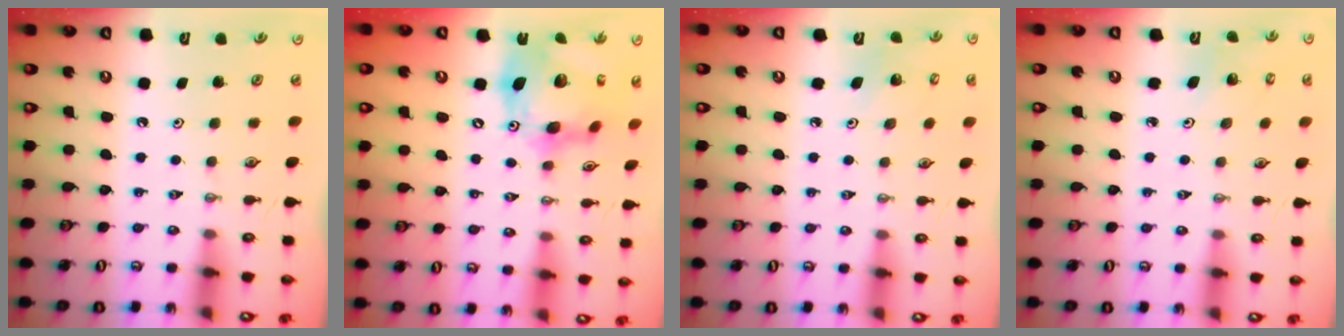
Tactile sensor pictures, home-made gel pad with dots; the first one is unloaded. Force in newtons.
{"total": 19.8, "press": 19.7, "slide": 1.8}
{"total": 3.6, "press": 3.4, "slide": 1.2}
{"total": 3.2, "press": 3.1, "slide": 0.8}